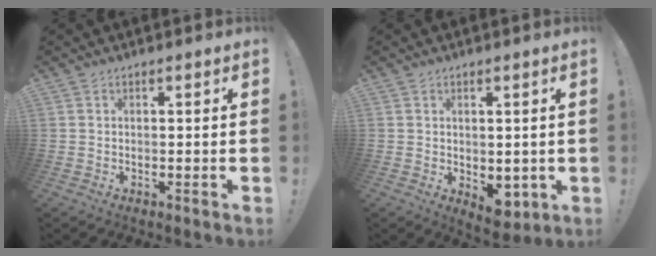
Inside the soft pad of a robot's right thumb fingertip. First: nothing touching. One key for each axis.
{"total": 6.0, "fx": -0.8, "fy": 4.1, "fz": 4.3, "tx": -0.028, "ty": 0.000, "tz": -0.007}